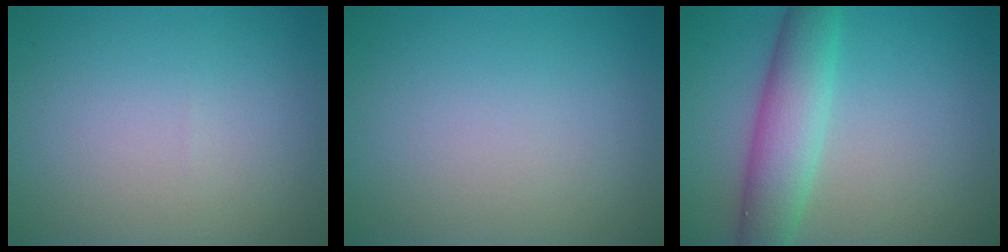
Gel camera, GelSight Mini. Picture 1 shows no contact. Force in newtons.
{"total": 0.0}
{"total": 5.6, "press": 5.6, "slide": 0.2}